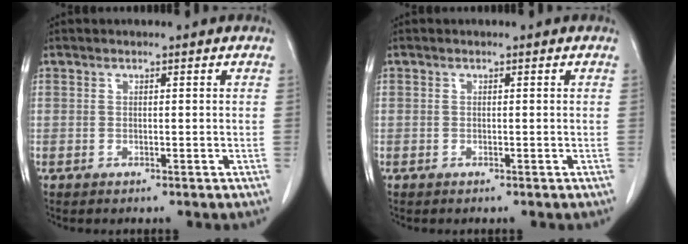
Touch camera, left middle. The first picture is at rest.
{"total": 0.0}